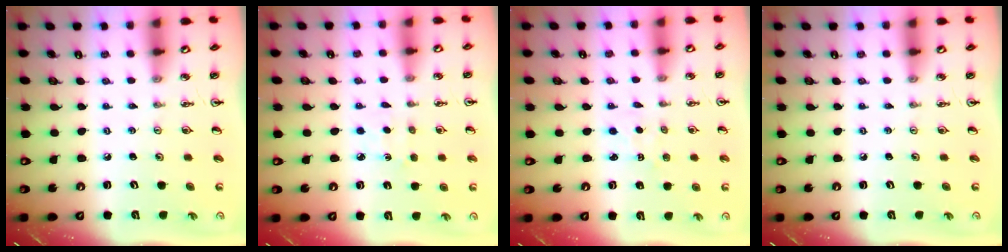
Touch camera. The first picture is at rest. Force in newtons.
{"total": 3.5, "press": 3.5, "slide": 0.5}
{"total": 1.3, "press": 1.3, "slide": 0.2}
{"total": 0.0}